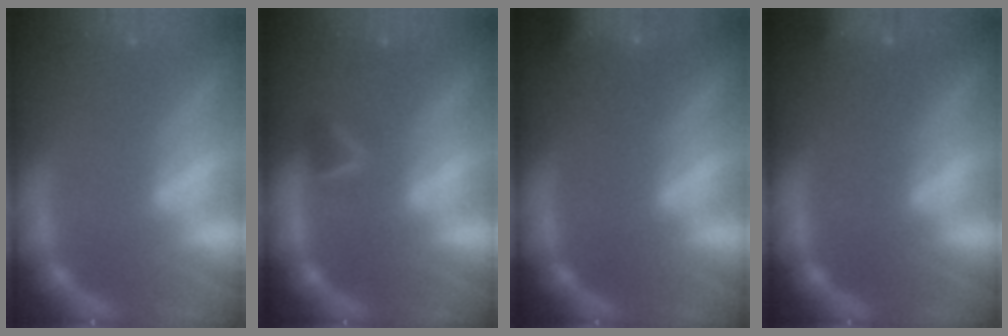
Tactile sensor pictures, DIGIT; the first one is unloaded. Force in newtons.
{"total": 1.9}
{"total": 6.5}
{"total": 3.4}